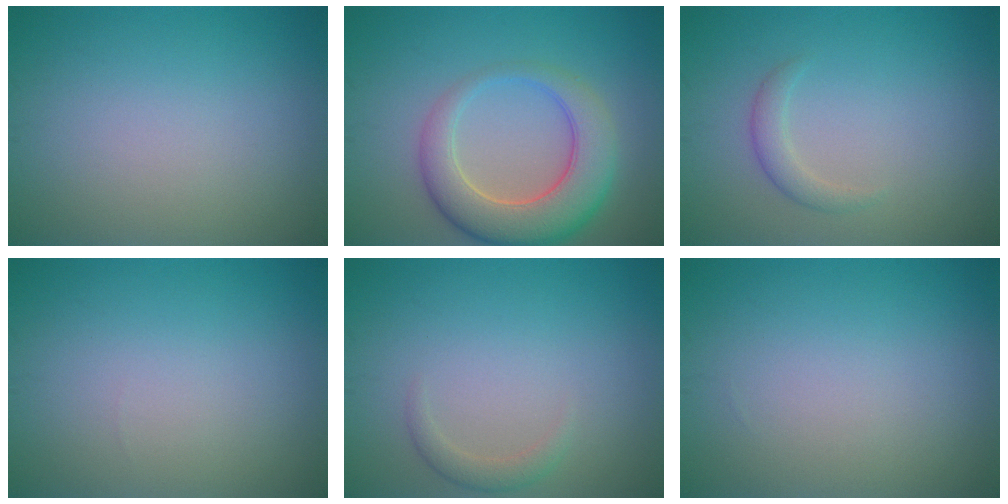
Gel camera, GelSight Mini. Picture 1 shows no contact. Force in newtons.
{"total": 7.1, "press": 7.1, "slide": 0.4}
{"total": 1.6, "press": 1.6, "slide": 0.0}
{"total": 0.0}
{"total": 1.4, "press": 1.4, "slide": 0.1}
{"total": 0.0}